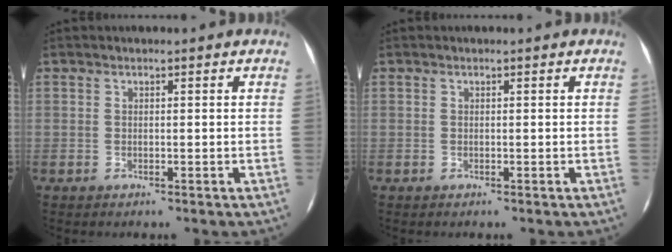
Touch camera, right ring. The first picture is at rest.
{"total": 0.0}